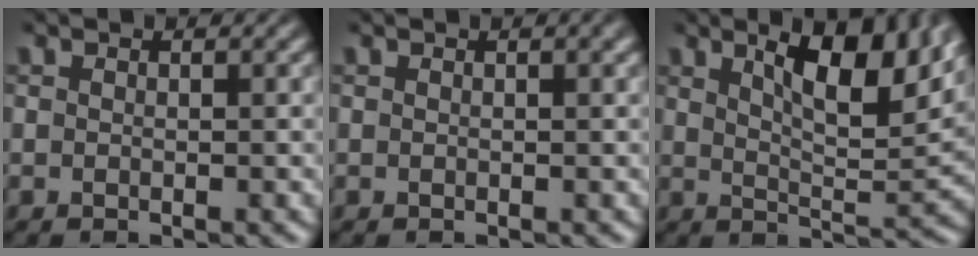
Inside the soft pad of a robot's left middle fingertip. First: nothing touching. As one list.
[{"total": 1.0, "force": [0.5, 0.2, 0.8], "torque": [-0.010, 0.007, 0.007]}, {"total": 7.2, "force": [3.6, 2.0, 5.9], "torque": [-0.090, 0.000, 0.060]}]